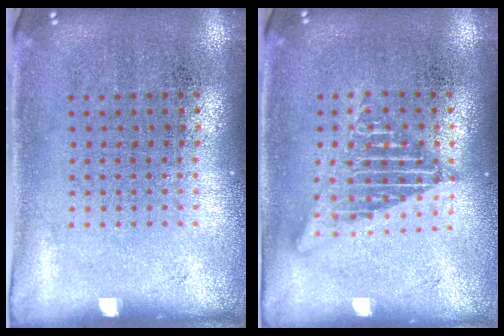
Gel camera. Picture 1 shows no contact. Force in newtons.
{"total": 1.7, "press": 1.7, "slide": 0.2}